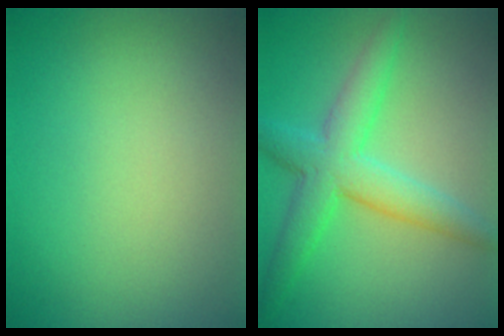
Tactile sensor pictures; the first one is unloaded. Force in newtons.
{"total": 5.3, "press": 5.3, "slide": 0.2}